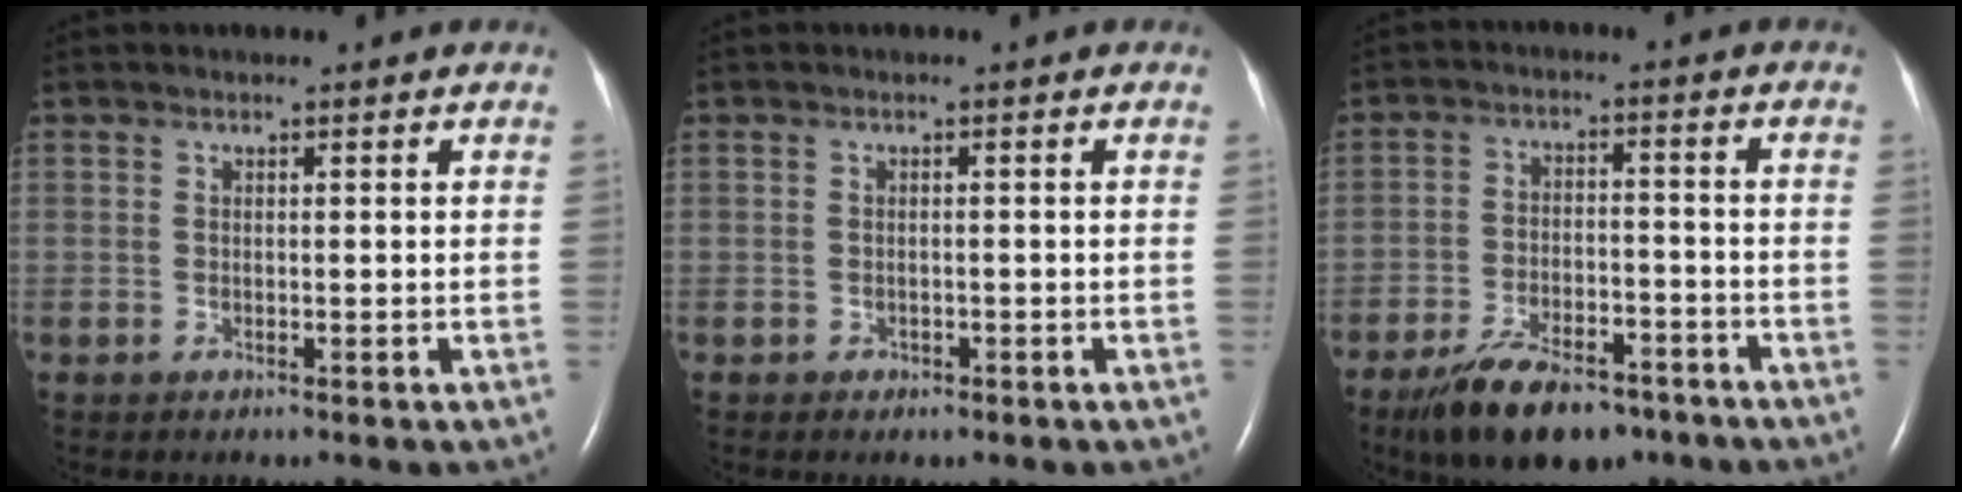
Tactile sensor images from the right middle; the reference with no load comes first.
{"total": 0.7, "force": [-0.4, 0.6, 0.2], "torque": [-0.007, 0.001, -0.005]}
{"total": 11.8, "force": [-8.5, 4.5, 6.7], "torque": [-0.118, -0.010, -0.141]}